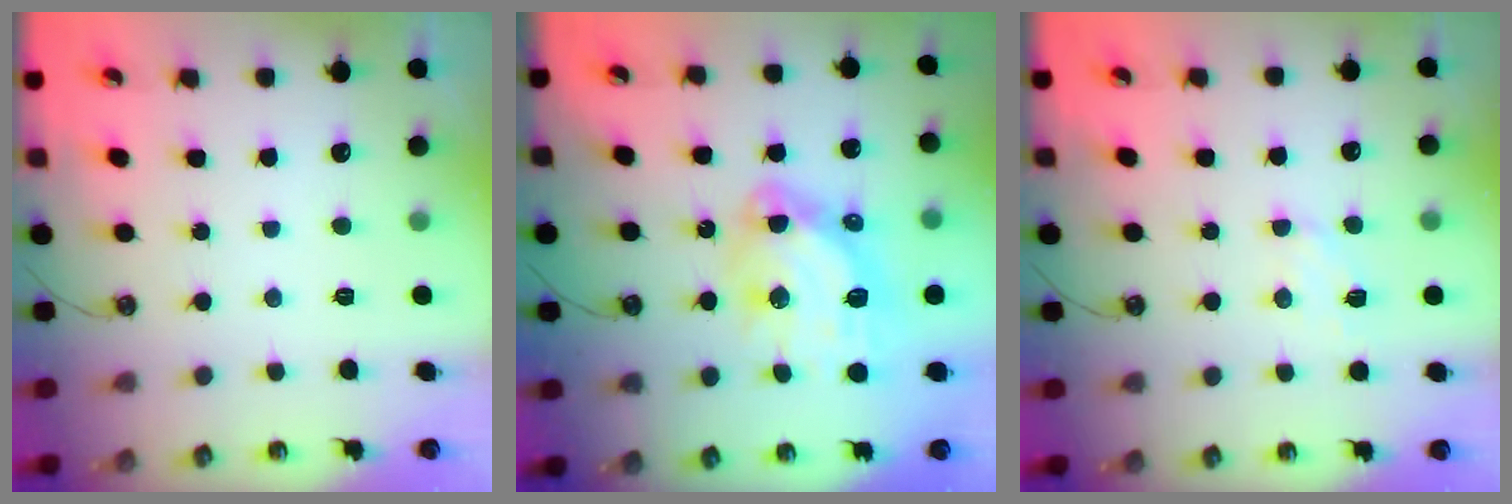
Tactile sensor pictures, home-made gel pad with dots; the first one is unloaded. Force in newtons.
{"total": 14.6, "press": 14.5, "slide": 1.5}
{"total": 7.1, "press": 7.0, "slide": 0.6}